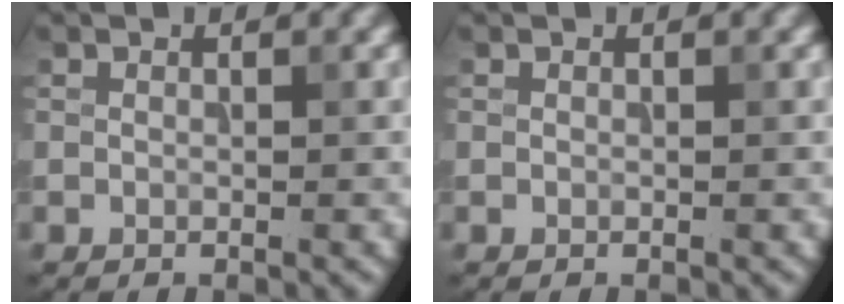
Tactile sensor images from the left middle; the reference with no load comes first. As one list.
[{"total": 0.0}]